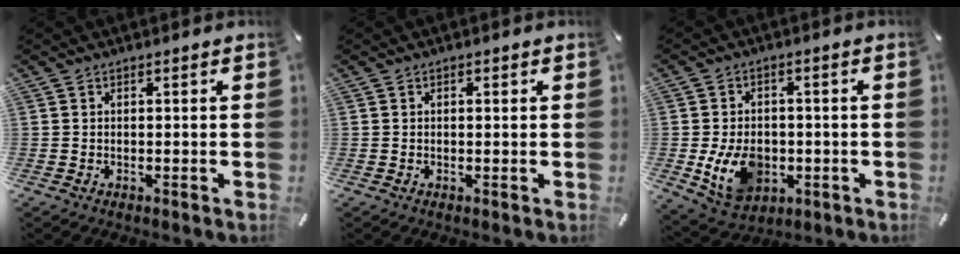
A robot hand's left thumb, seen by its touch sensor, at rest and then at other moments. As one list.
[{"total": 0.7, "force": [0.1, 0.4, 0.6], "torque": [-0.012, 0.003, 0.001]}, {"total": 10.7, "force": [-2.4, 8.1, 6.5], "torque": [-0.129, 0.004, -0.043]}]